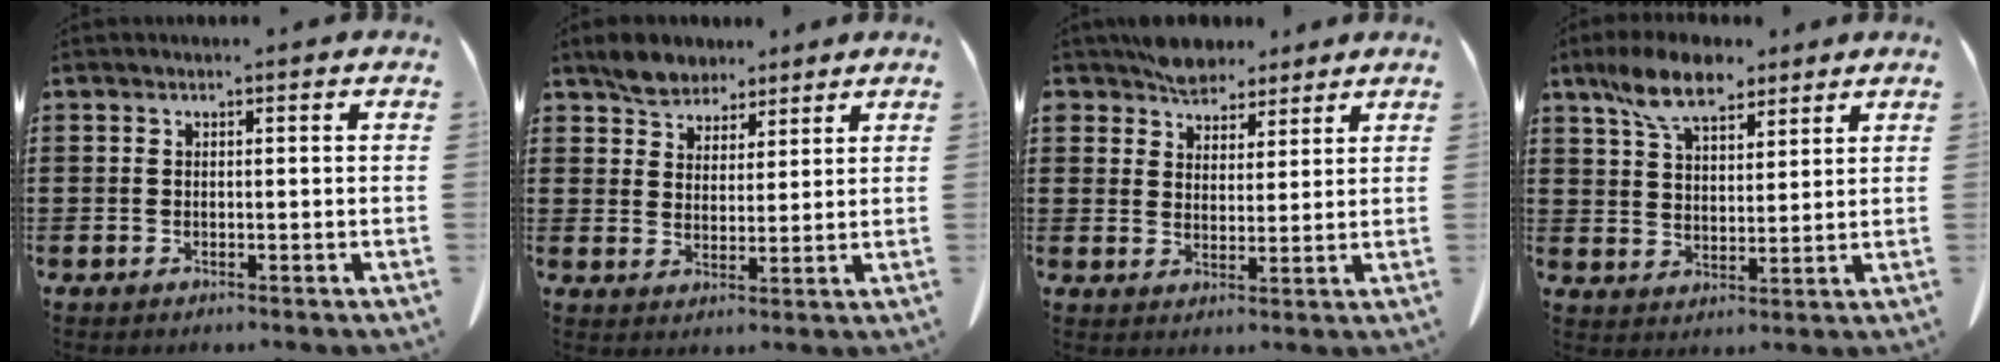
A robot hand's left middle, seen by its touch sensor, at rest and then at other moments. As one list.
[{"total": 4.9, "force": [4.1, 2.6, 0.6], "torque": [-0.031, 0.002, 0.080]}, {"total": 5.6, "force": [5.0, 2.5, 0.7], "torque": [-0.034, -0.006, 0.098]}, {"total": 9.3, "force": [7.0, 3.6, 5.0], "torque": [-0.118, -0.005, 0.132]}]